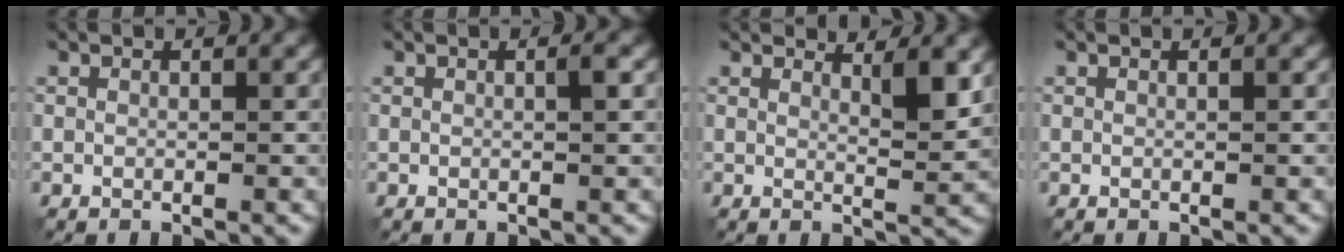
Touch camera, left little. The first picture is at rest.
{"total": 0.7, "force": [0.1, 0.0, 0.7], "torque": [-0.012, 0.002, 0.001]}
{"total": 3.2, "force": [2.2, 0.6, 2.1], "torque": [-0.026, -0.004, 0.035]}
{"total": 0.0}